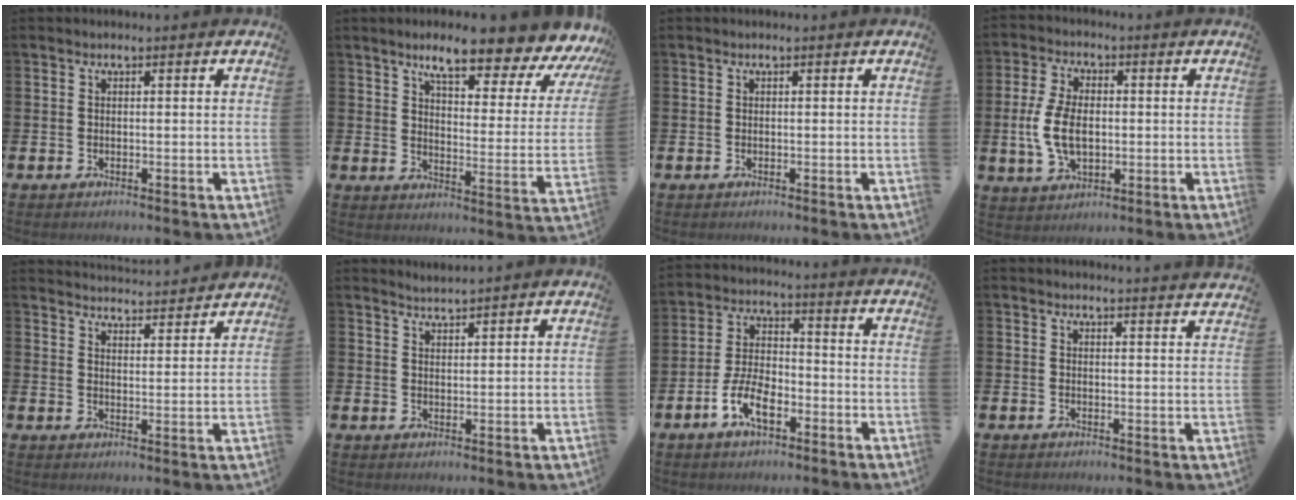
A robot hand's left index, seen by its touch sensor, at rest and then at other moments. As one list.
[{"total": 9.1, "force": [7.5, 1.8, 4.9], "torque": [-0.099, -0.053, 0.119]}, {"total": 0.0}, {"total": 7.4, "force": [-0.3, 4.5, 5.9], "torque": [-0.128, 0.005, -0.013]}, {"total": 4.2, "force": [4.2, 0.1, -0.3], "torque": [-0.006, -0.034, 0.074]}, {"total": 2.6, "force": [2.6, -0.2, -0.1], "torque": [-0.004, -0.011, 0.048]}, {"total": 7.1, "force": [-3.3, 3.3, 5.3], "torque": [-0.113, 0.001, -0.065]}, {"total": 2.2, "force": [2.2, -0.3, -0.3], "torque": [0.014, -0.019, 0.037]}]